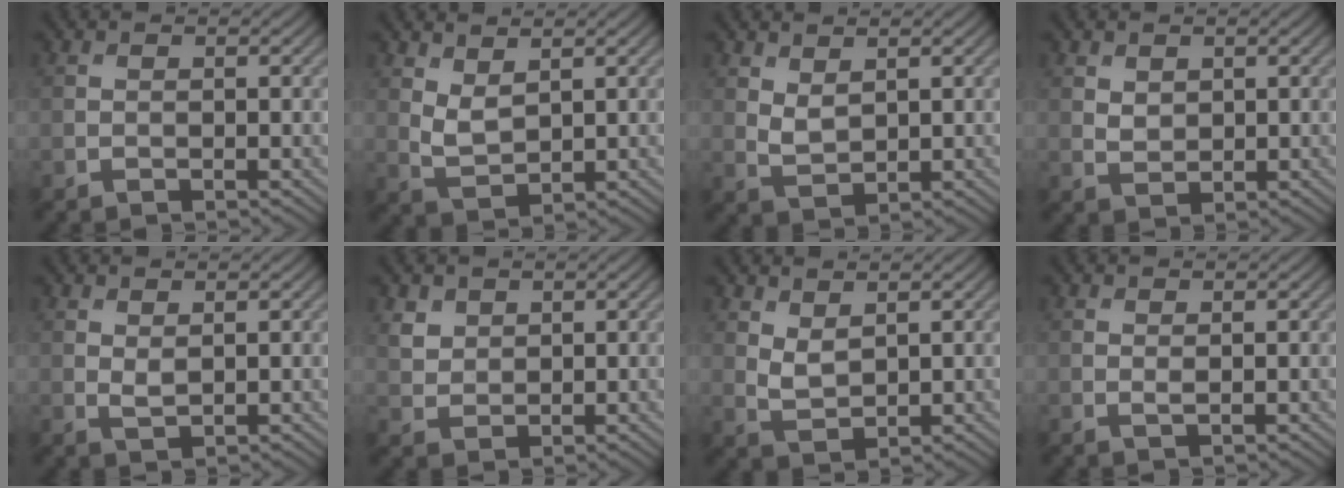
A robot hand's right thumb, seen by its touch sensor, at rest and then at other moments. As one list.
[{"total": 3.3, "force": [2.0, 1.5, 2.1], "torque": [-0.054, -0.006, 0.047]}, {"total": 2.5, "force": [1.6, 1.2, 1.5], "torque": [-0.039, -0.006, 0.037]}, {"total": 1.8, "force": [1.1, 1.2, 0.8], "torque": [-0.022, -0.004, 0.025]}, {"total": 1.4, "force": [0.8, 0.5, 1.0], "torque": [-0.026, -0.005, 0.019]}, {"total": 2.8, "force": [1.7, 2.0, 0.9], "torque": [-0.029, -0.006, 0.038]}, {"total": 2.8, "force": [1.8, 1.3, 1.7], "torque": [-0.044, -0.006, 0.042]}, {"total": 0.6, "force": [0.3, 0.1, 0.6], "torque": [-0.013, -0.002, 0.004]}]